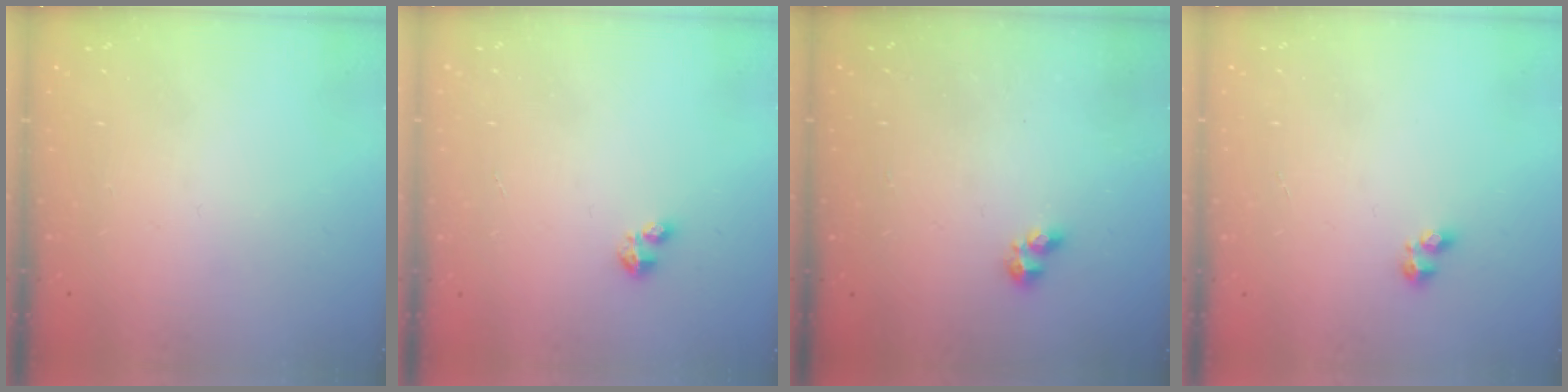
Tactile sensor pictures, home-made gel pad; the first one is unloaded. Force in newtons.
{"total": 1.6, "press": 1.6, "slide": 0.3}
{"total": 1.8, "press": 1.7, "slide": 0.5}
{"total": 2.4, "press": 2.3, "slide": 0.8}